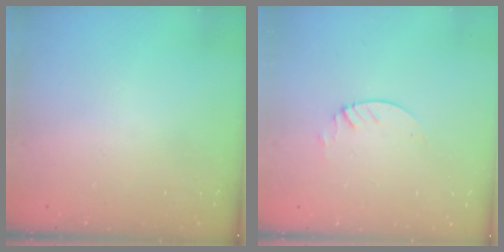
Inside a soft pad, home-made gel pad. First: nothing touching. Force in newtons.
{"total": 2.1, "press": 2.1, "slide": 0.2}